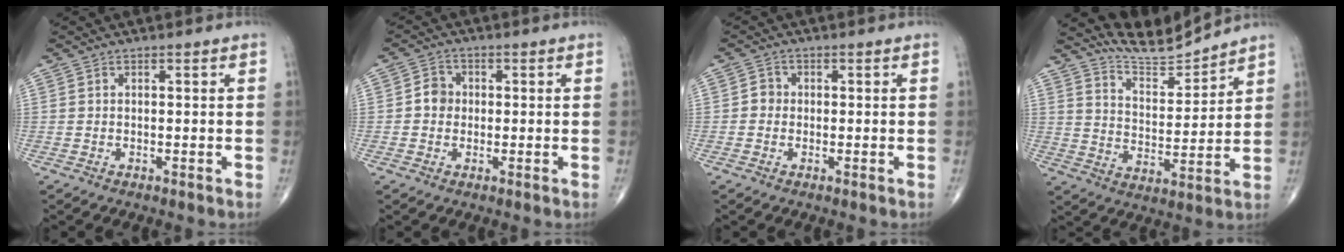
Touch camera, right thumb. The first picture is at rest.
{"total": 3.4, "force": [-0.1, 3.1, 1.5], "torque": [-0.011, 0.009, -0.010]}
{"total": 1.9, "force": [-0.2, 1.8, 0.7], "torque": [0.002, 0.007, -0.009]}
{"total": 8.5, "force": [8.5, 0.3, 0.6], "torque": [0.001, -0.065, 0.164]}